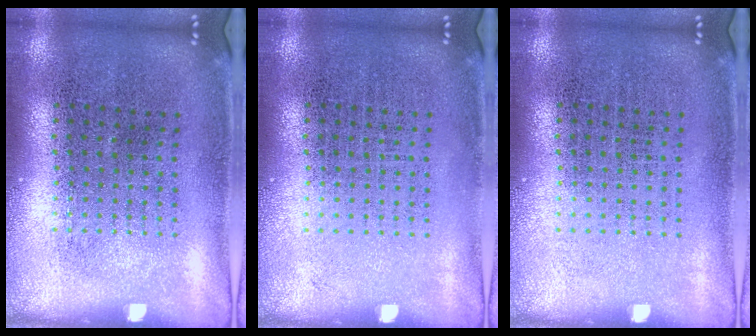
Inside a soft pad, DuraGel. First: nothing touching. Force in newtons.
{"total": 0.0}
{"total": 0.0}